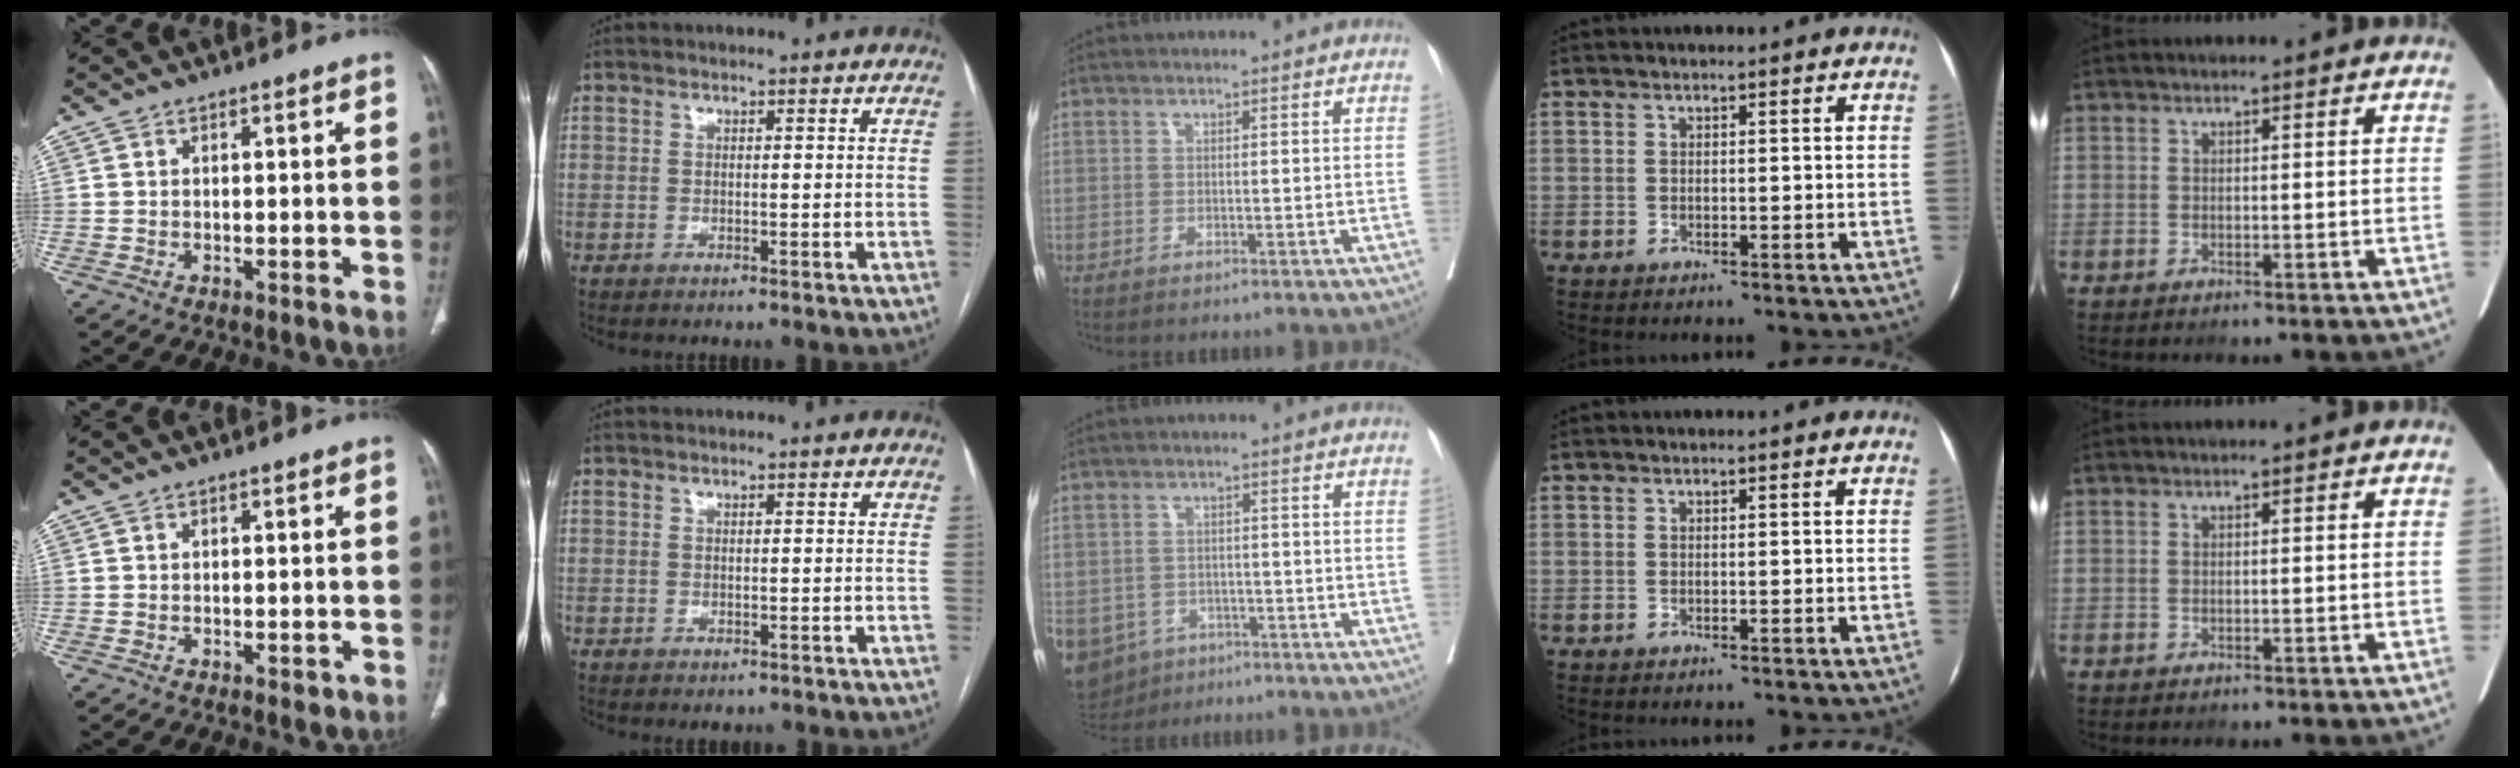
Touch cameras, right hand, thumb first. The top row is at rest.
{"thumb": {"total": 1.3, "force": [-0.2, 0.8, 1.0], "torque": [-0.009, -0.002, -0.001]}, "index": {"total": 0.6, "force": [0.0, 0.5, 0.4], "torque": [-0.001, 0.000, 0.003]}, "middle": {"total": 11.1, "force": [-6.2, 8.7, 3.1], "torque": [-0.090, -0.004, -0.084]}}